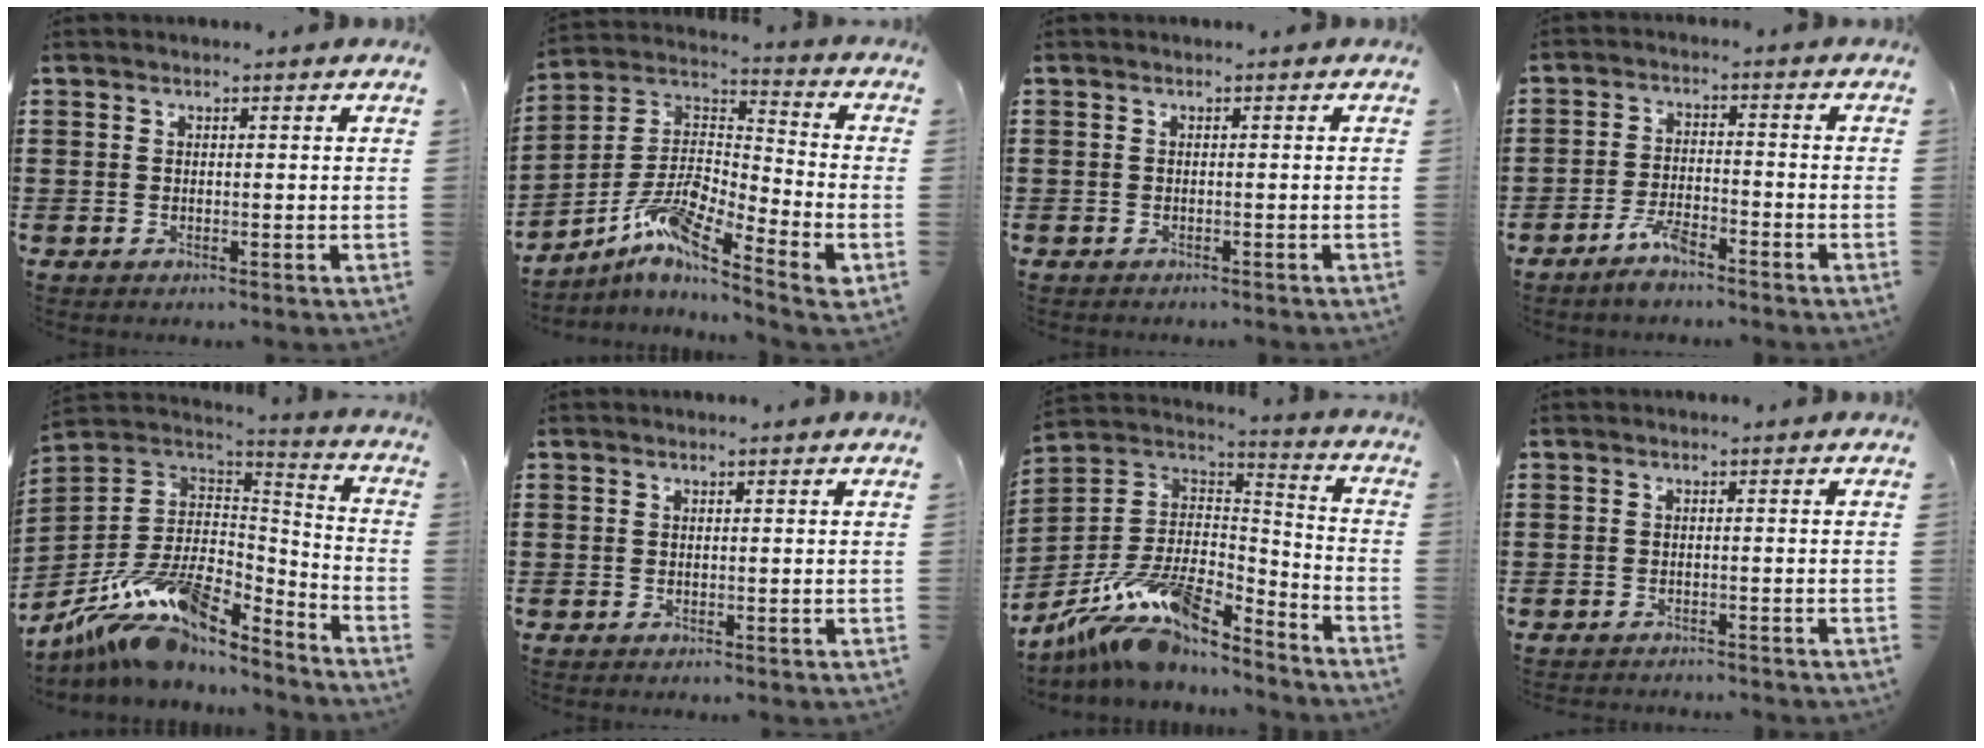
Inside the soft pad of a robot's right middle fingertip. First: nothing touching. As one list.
[{"total": 9.6, "force": [-6.0, 2.7, 6.9], "torque": [-0.164, -0.018, -0.128]}, {"total": 0.6, "force": [-0.6, 0.1, -0.1], "torque": [0.000, 0.001, -0.013]}, {"total": 4.4, "force": [-3.7, 1.1, 2.2], "torque": [-0.050, 0.005, -0.073]}, {"total": 13.2, "force": [-8.9, 5.4, 8.2], "torque": [-0.181, 0.009, -0.170]}, {"total": 0.0}, {"total": 12.9, "force": [-9.2, 4.5, 7.8], "torque": [-0.171, 0.010, -0.179]}, {"total": 1.0, "force": [-1.0, -0.1, 0.0], "torque": [-0.004, 0.000, -0.021]}]